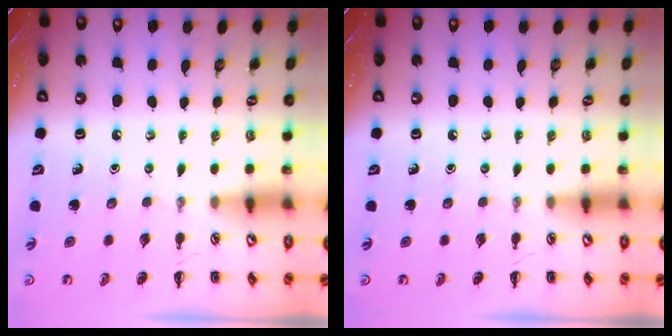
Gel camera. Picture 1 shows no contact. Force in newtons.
{"total": 0.0}